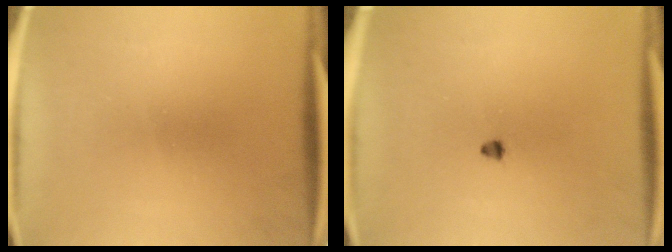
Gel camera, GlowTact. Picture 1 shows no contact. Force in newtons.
{"total": 1.1}